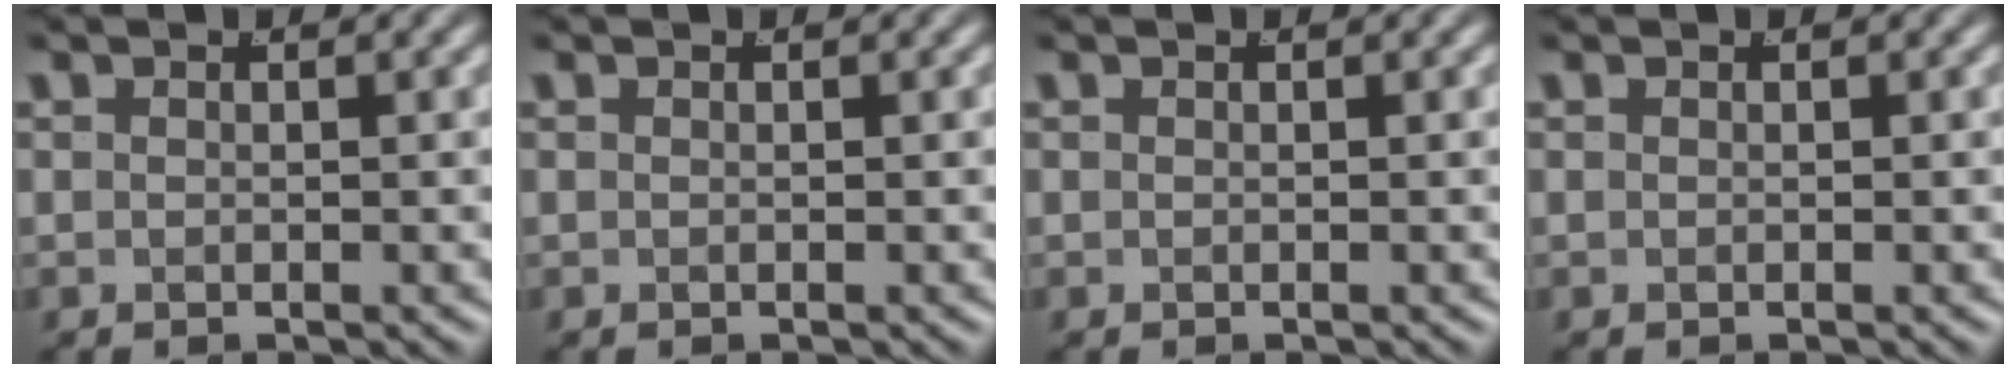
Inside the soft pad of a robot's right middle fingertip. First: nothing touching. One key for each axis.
{"total": 0.0}
{"total": 0.0}
{"total": 0.0}